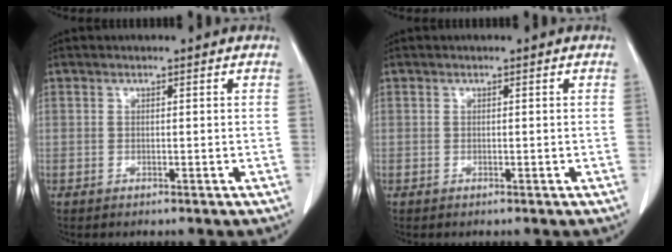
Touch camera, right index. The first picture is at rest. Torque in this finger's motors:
{"motor_torque": [-0.01, 0.01, 0.00, 0.00]}